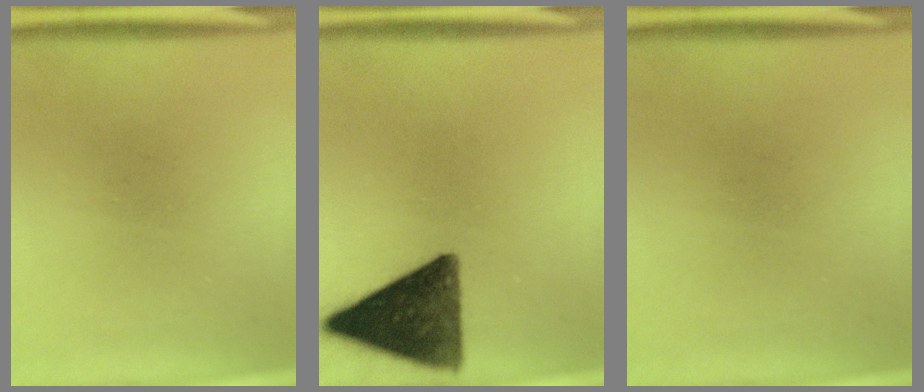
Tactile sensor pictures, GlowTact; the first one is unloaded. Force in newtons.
{"total": 13.2}
{"total": 0.0}